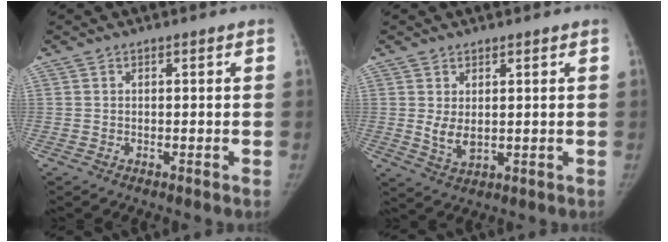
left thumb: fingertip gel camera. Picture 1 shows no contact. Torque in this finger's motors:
{"motor_torque": [-0.06, 0.11, 0.21, 0.09, 0.01]}